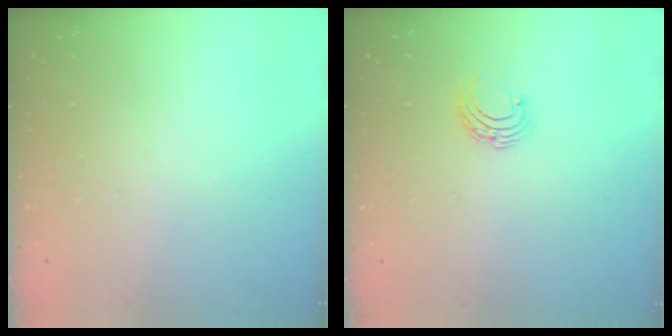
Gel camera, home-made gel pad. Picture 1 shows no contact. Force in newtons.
{"total": 5.2, "press": 5.2, "slide": 0.5}